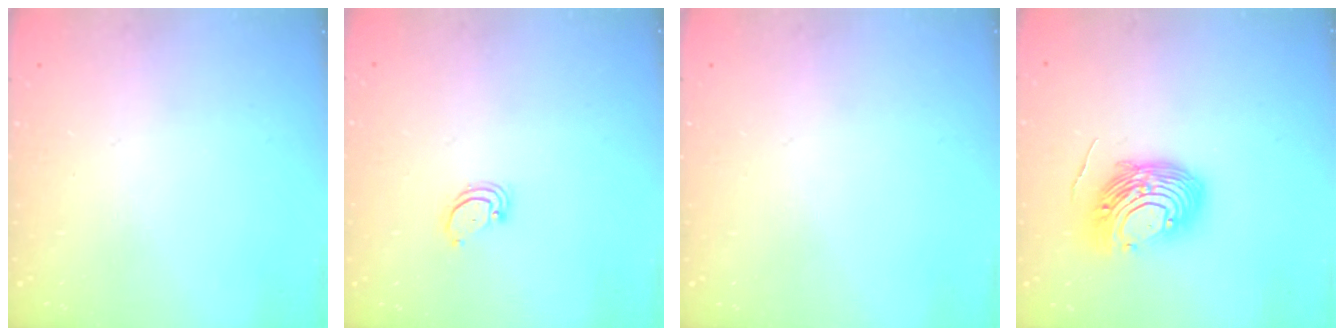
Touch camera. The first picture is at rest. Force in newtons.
{"total": 2.3, "press": 2.3, "slide": 0.2}
{"total": 0.0}
{"total": 13.4, "press": 13.3, "slide": 1.5}